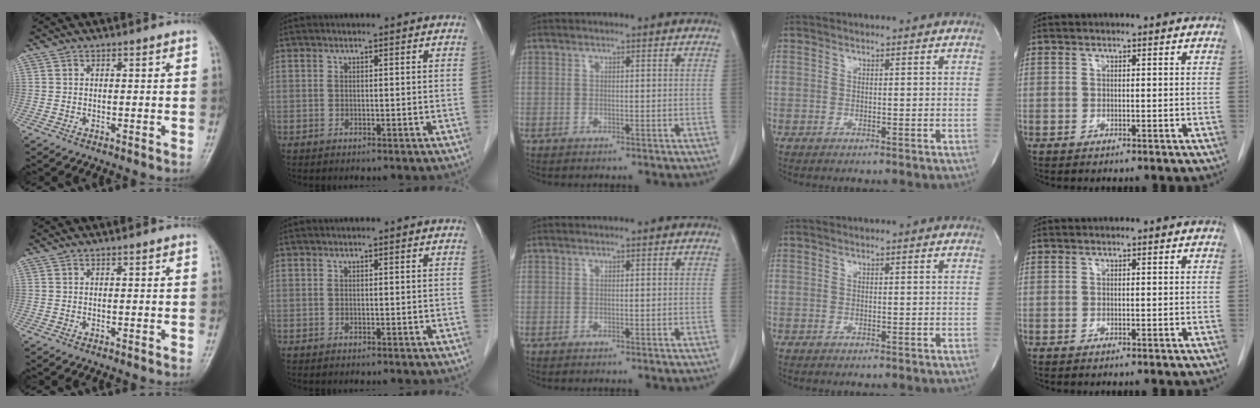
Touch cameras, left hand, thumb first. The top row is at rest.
{}